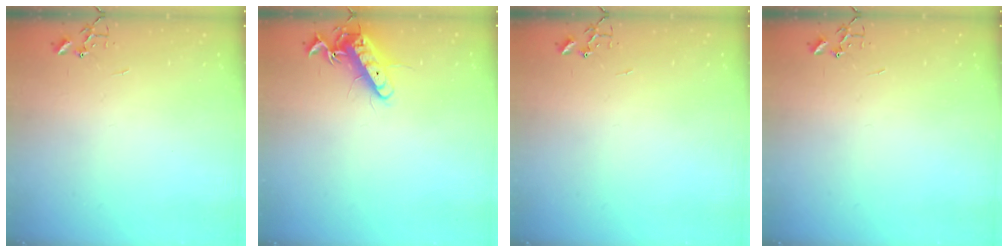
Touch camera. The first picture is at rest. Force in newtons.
{"total": 12.7, "press": 12.6, "slide": 1.5}
{"total": 0.0}
{"total": 0.0}